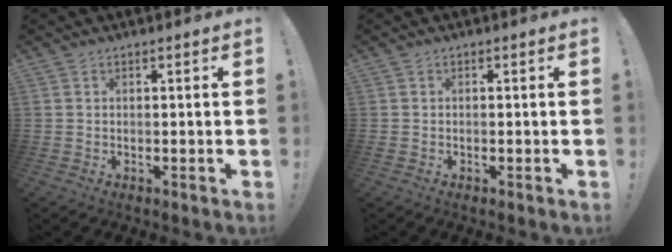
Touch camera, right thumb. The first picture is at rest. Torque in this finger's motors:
{"motor_torque": [0.26, 0.29, 0.14, -0.44, -0.04]}